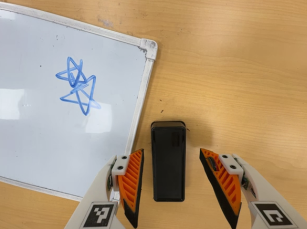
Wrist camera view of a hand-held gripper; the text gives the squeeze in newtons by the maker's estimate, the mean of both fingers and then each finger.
{"total": 0.0}